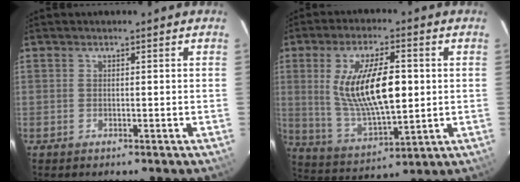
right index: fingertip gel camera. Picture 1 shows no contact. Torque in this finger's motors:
{"motor_torque": [0.67, 0.07, 0.99, 0.21]}